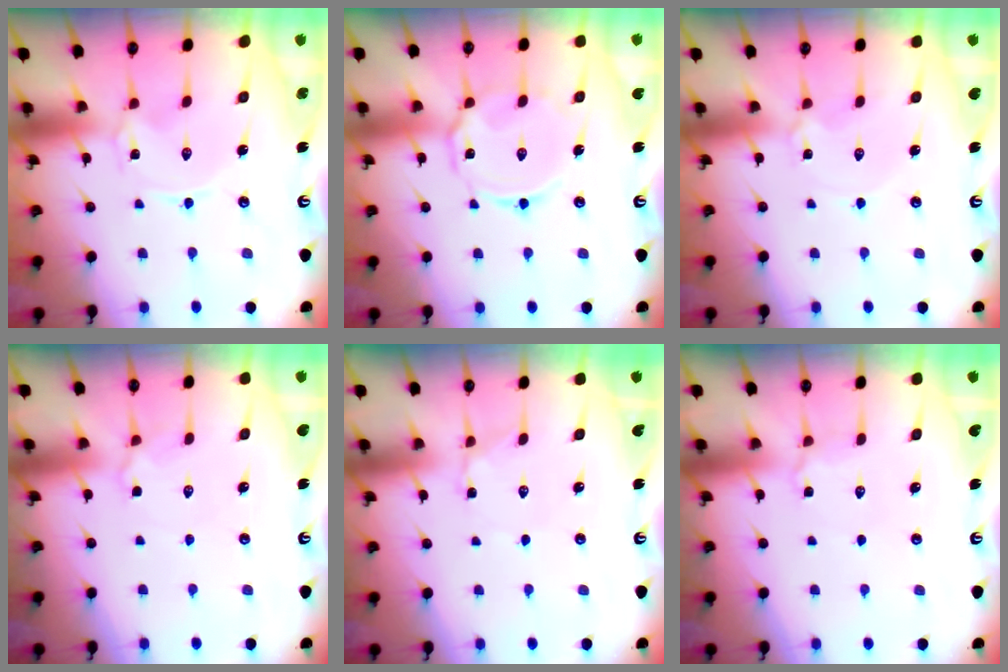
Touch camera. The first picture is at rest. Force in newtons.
{"total": 9.1, "press": 9.1, "slide": 0.7}
{"total": 1.7, "press": 1.7, "slide": 0.2}
{"total": 3.0, "press": 2.9, "slide": 0.7}
{"total": 2.3, "press": 2.2, "slide": 0.6}
{"total": 3.9, "press": 3.9, "slide": 0.6}